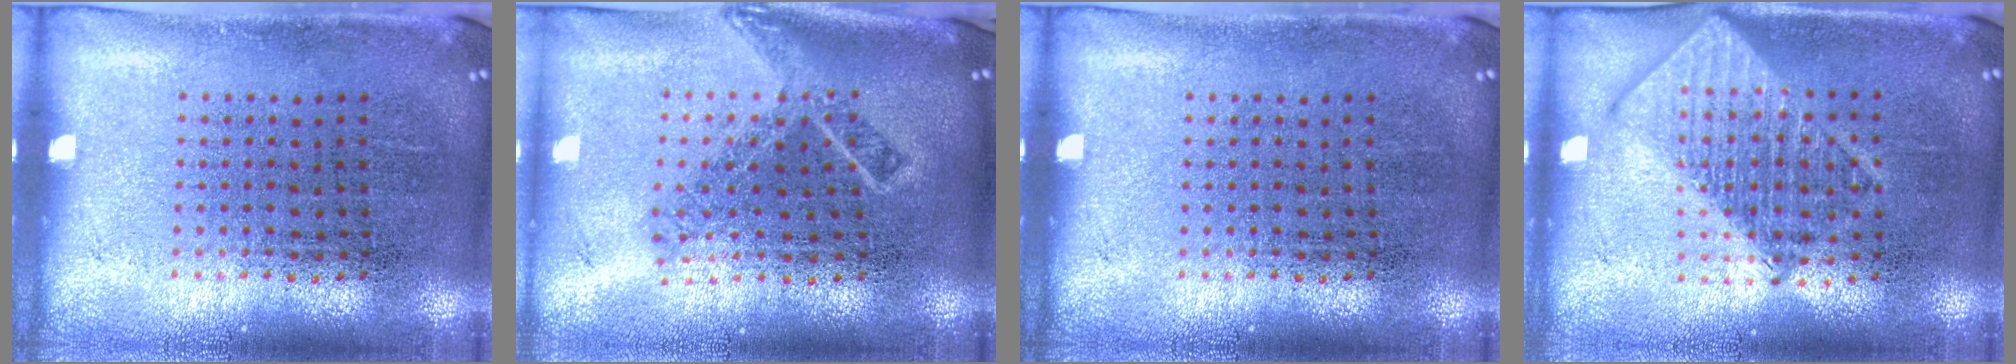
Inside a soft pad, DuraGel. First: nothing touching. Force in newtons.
{"total": 1.9, "press": 1.3, "slide": 1.4}
{"total": 0.0}
{"total": 2.4, "press": 2.4, "slide": 0.3}